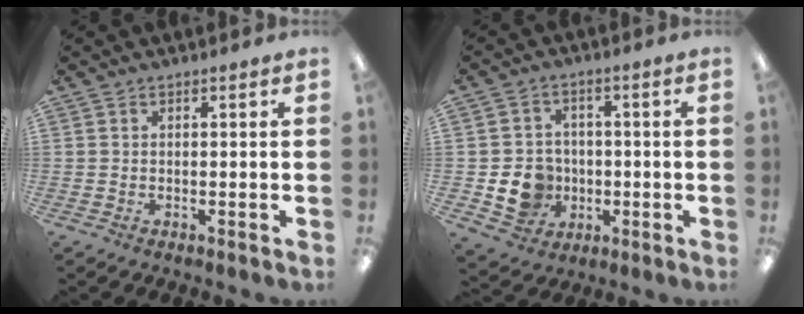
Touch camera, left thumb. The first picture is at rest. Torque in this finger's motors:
{"motor_torque": [-0.41, 0.54, 0.00, -0.03, 0.07]}